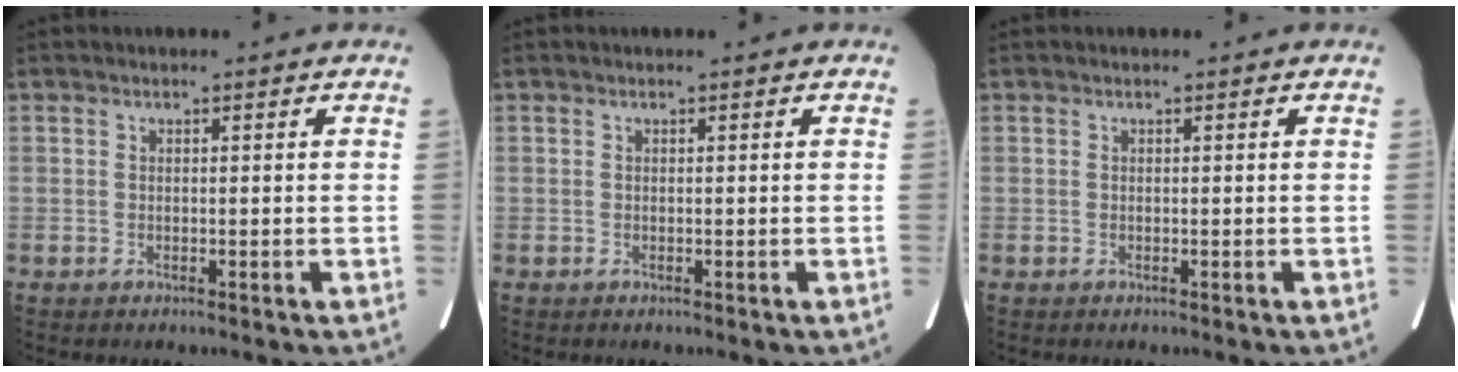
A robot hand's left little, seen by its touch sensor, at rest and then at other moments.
{"total": 0.0}
{"total": 0.0}